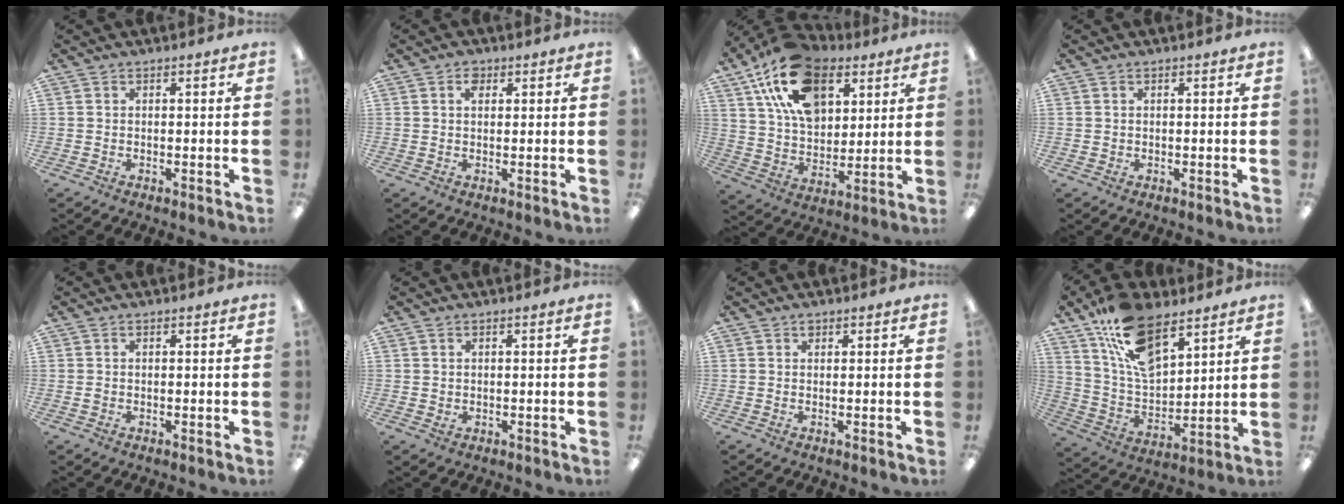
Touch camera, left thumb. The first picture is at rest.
{"total": 2.6, "force": [1.2, 1.6, 1.6], "torque": [-0.026, 0.001, 0.019]}
{"total": 20.3, "force": [10.9, 12.2, 12.0], "torque": [-0.209, -0.029, 0.198]}
{"total": 0.5, "force": [0.2, 0.5, 0.0], "torque": [0.000, 0.004, 0.002]}
{"total": 0.6, "force": [0.0, 0.5, 0.4], "torque": [-0.008, 0.004, -0.002]}
{"total": 0.9, "force": [0.4, 0.8, 0.3], "torque": [0.002, 0.001, 0.004]}
{"total": 0.9, "force": [0.6, 0.5, 0.4], "torque": [-0.008, 0.002, 0.011]}
{"total": 17.4, "force": [11.0, 8.5, 10.5], "torque": [-0.203, -0.043, 0.204]}